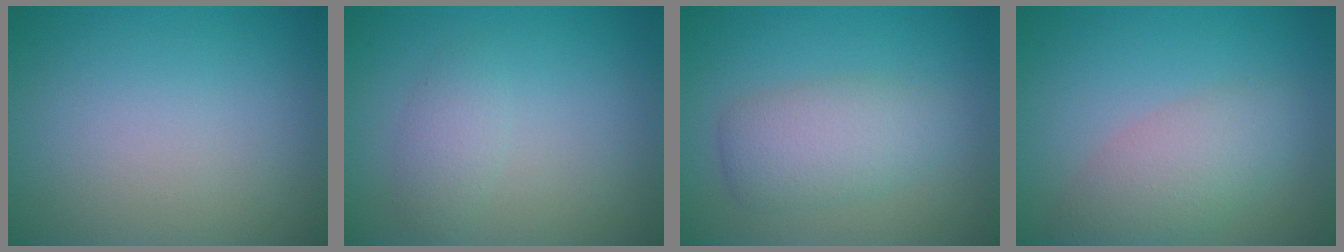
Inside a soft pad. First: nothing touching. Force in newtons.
{"total": 1.8, "press": 1.8, "slide": 0.1}
{"total": 4.0, "press": 4.0, "slide": 0.1}
{"total": 4.0, "press": 4.0, "slide": 0.2}